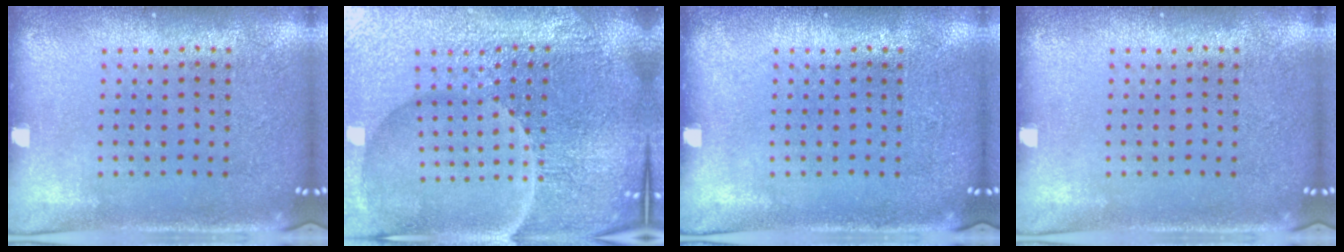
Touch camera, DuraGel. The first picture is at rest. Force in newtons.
{"total": 5.9, "press": 5.4, "slide": 2.4}
{"total": 0.0}
{"total": 0.0}